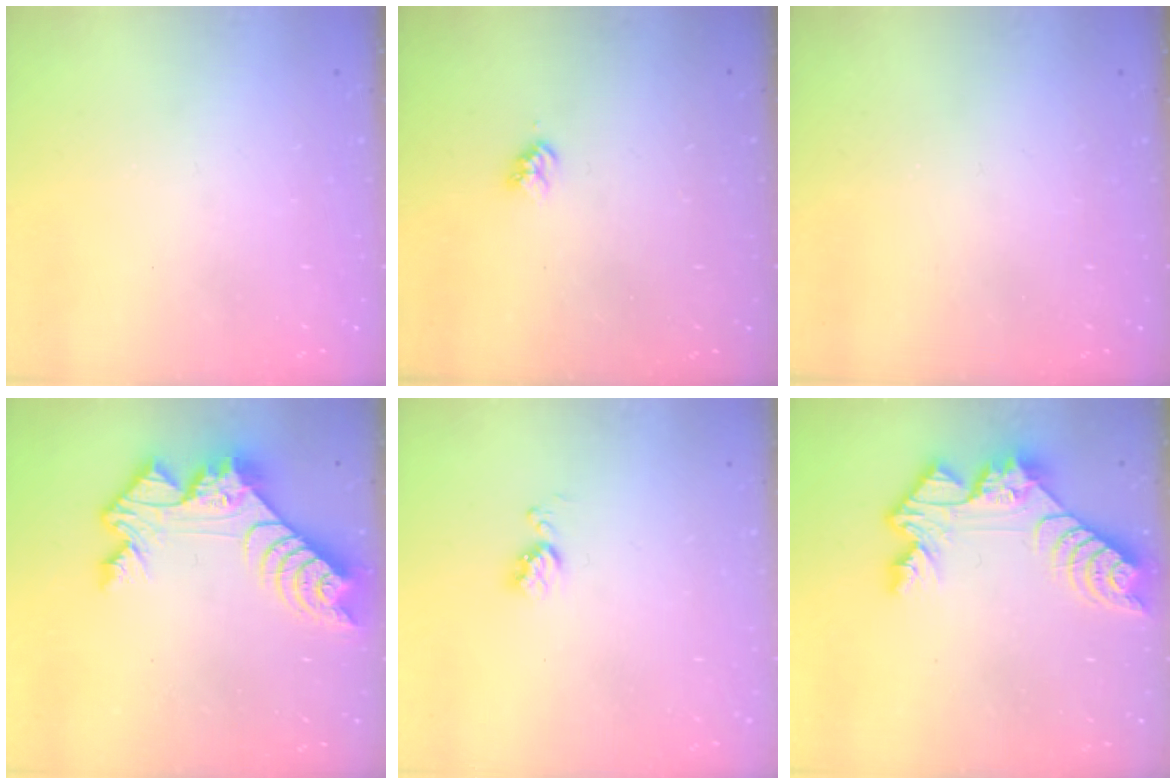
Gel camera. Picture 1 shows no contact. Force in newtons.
{"total": 3.1, "press": 3.1, "slide": 0.4}
{"total": 0.0}
{"total": 11.8, "press": 11.7, "slide": 0.8}
{"total": 4.9, "press": 4.9, "slide": 0.5}
{"total": 11.2, "press": 11.1, "slide": 1.0}